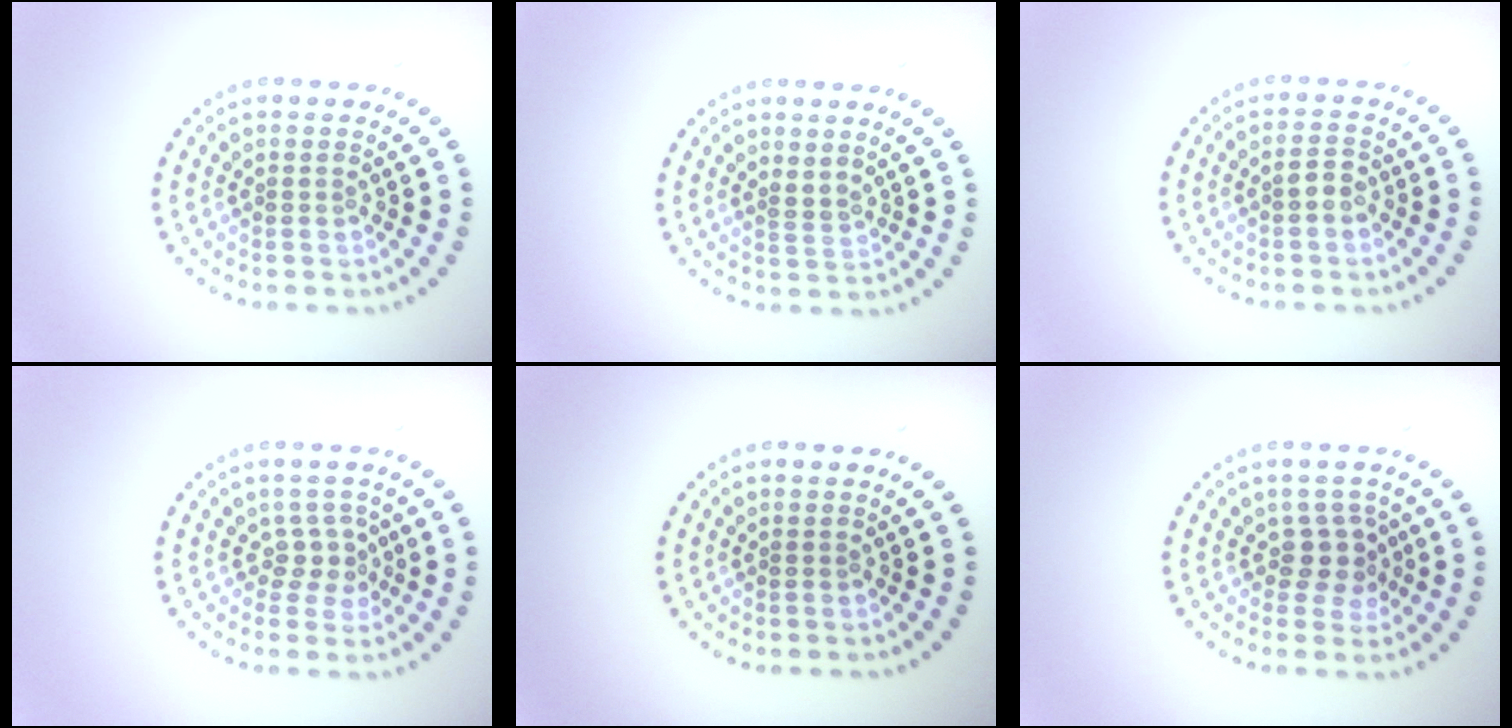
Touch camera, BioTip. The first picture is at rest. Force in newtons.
{"total": 0.9, "press": 0.6, "slide": 0.6}
{"total": 1.5, "press": 1.5, "slide": 0.3}
{"total": 2.1, "press": 1.5, "slide": 1.4}
{"total": 0.0}
{"total": 2.4, "press": 2.0, "slide": 1.4}